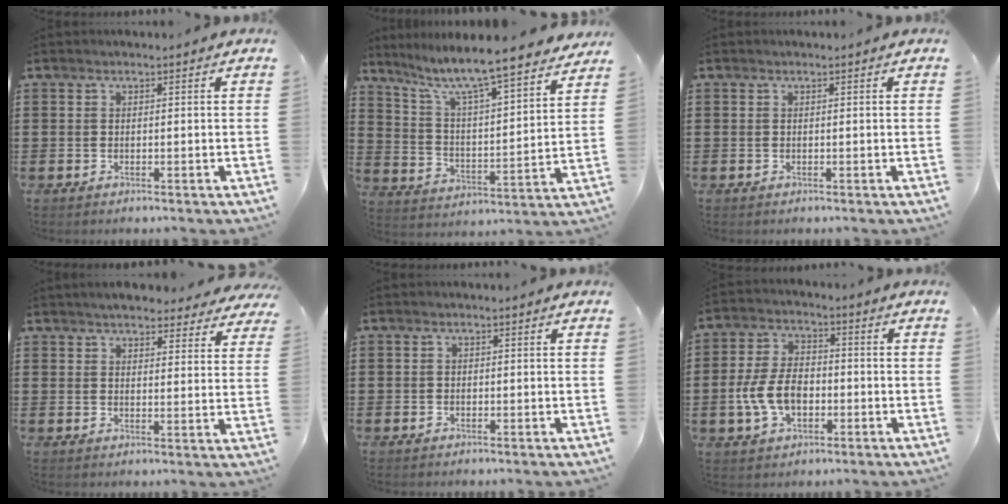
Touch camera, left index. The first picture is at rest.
{"total": 7.9, "force": [7.0, 0.0, 3.8], "torque": [-0.103, -0.054, 0.114]}
{"total": 0.0}
{"total": 4.8, "force": [4.6, 0.8, 1.2], "torque": [-0.031, -0.017, 0.082]}
{"total": 0.6, "force": [-0.3, 0.5, 0.1], "torque": [-0.005, 0.001, -0.007]}
{"total": 8.1, "force": [-2.0, 4.8, 6.2], "torque": [-0.150, 0.002, -0.045]}